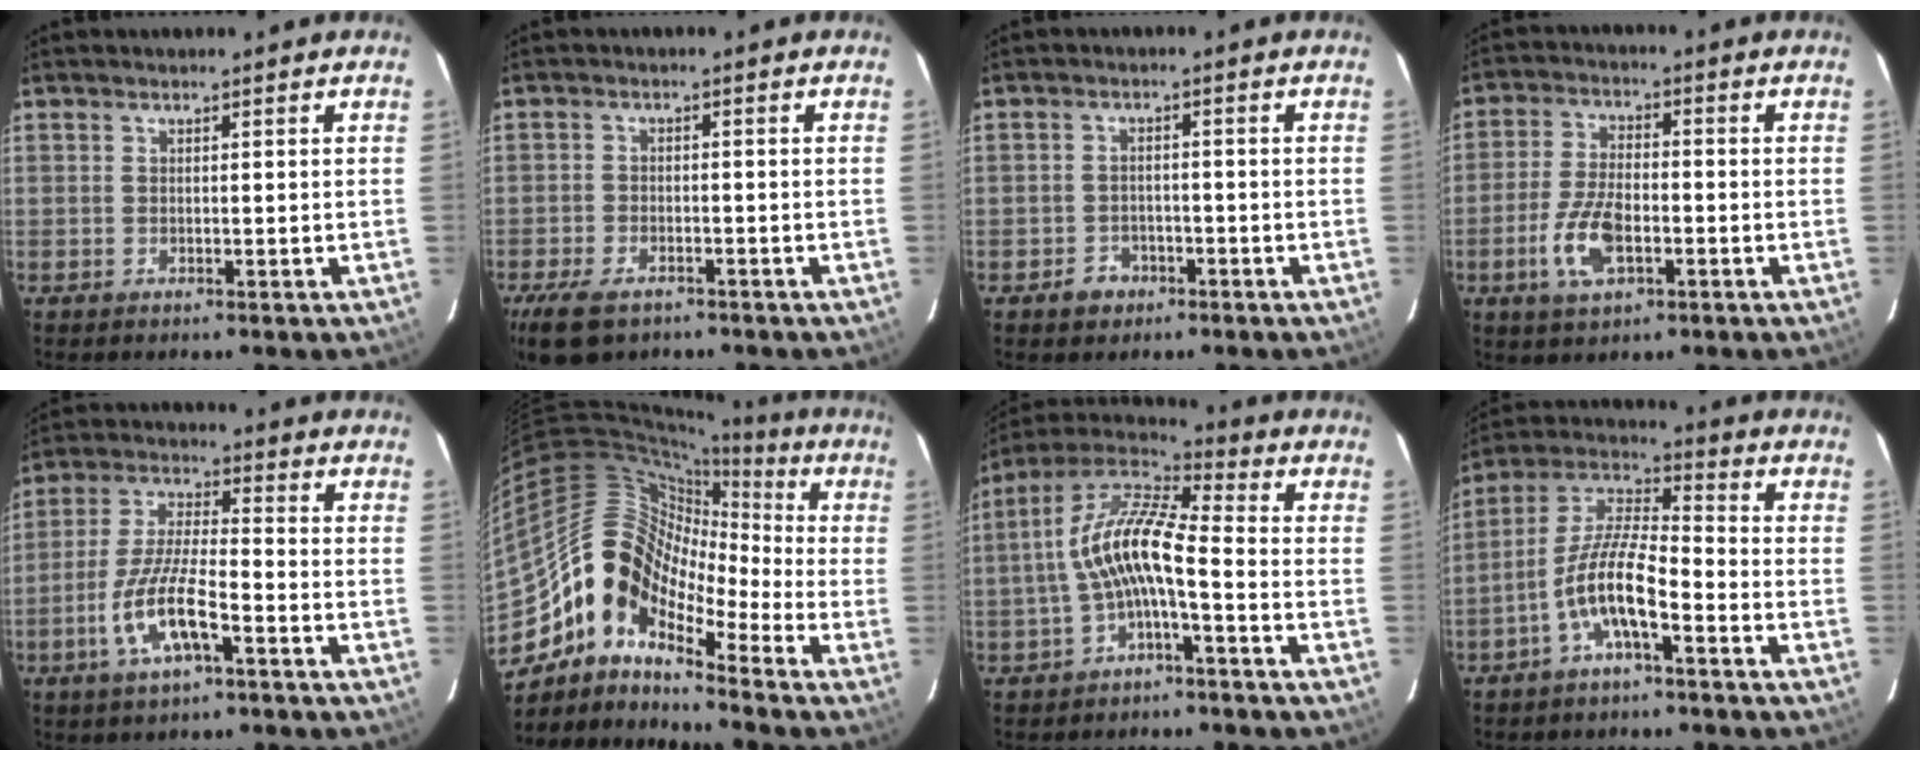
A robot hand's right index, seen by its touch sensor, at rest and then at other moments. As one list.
[{"total": 8.9, "force": [-6.1, 4.5, 4.7], "torque": [-0.122, -0.018, -0.110]}, {"total": 3.8, "force": [-2.3, 2.9, 0.7], "torque": [-0.024, 0.009, -0.032]}, {"total": 9.2, "force": [-3.3, 4.4, 7.4], "torque": [-0.160, -0.001, -0.061]}, {"total": 11.4, "force": [-5.2, 2.9, 9.7], "torque": [-0.204, -0.005, -0.099]}, {"total": 14.4, "force": [-8.4, 8.2, 8.3], "torque": [-0.145, 0.012, -0.184]}, {"total": 11.6, "force": [-2.5, 3.1, 10.9], "torque": [-0.224, 0.017, -0.049]}, {"total": 10.6, "force": [-5.0, 2.6, 9.0], "torque": [-0.189, 0.006, -0.099]}]